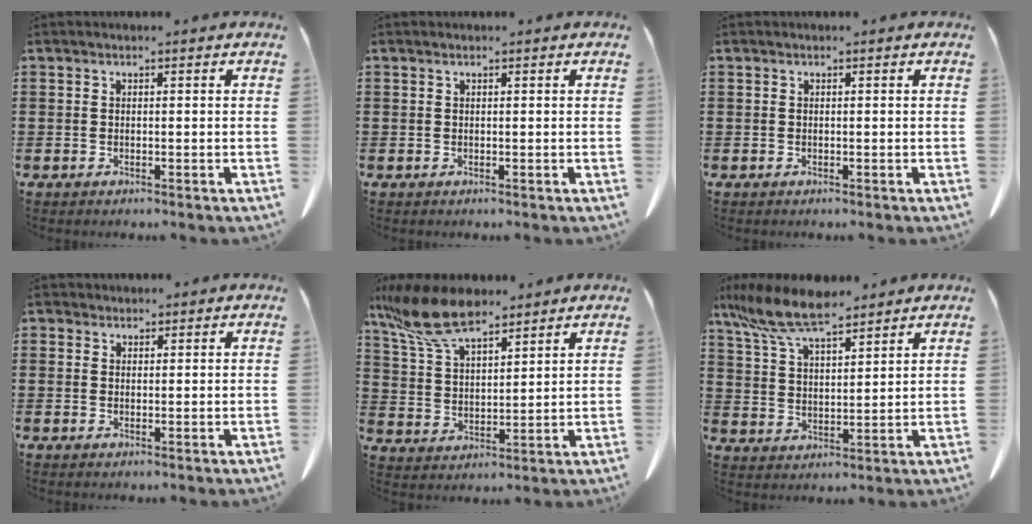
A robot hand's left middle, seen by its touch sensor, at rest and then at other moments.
{"total": 0.0}
{"total": 0.0}
{"total": 1.4, "force": [1.1, 0.8, 0.2], "torque": [-0.009, 0.004, 0.023]}
{"total": 11.1, "force": [8.2, 3.6, 6.5], "torque": [-0.162, -0.021, 0.153]}
{"total": 10.4, "force": [8.2, 2.5, 5.9], "torque": [-0.145, -0.024, 0.150]}